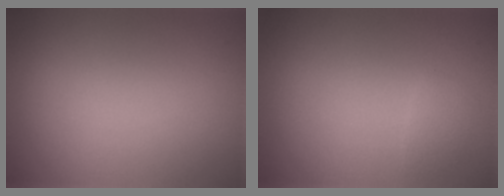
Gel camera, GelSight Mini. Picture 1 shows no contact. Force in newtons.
{"total": 0.9, "press": 0.9, "slide": 0.0}